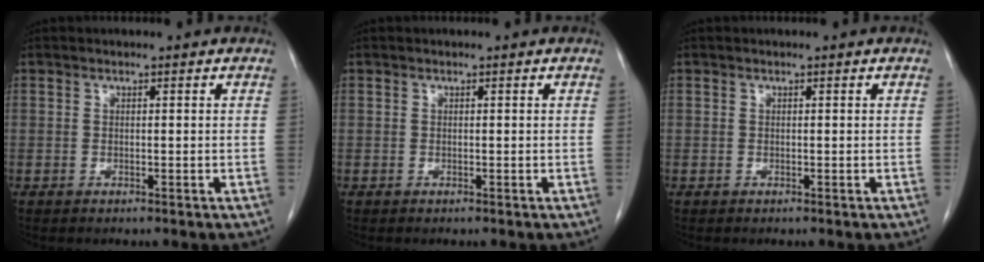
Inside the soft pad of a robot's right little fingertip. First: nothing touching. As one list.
[{"total": 0.0}, {"total": 0.0}]